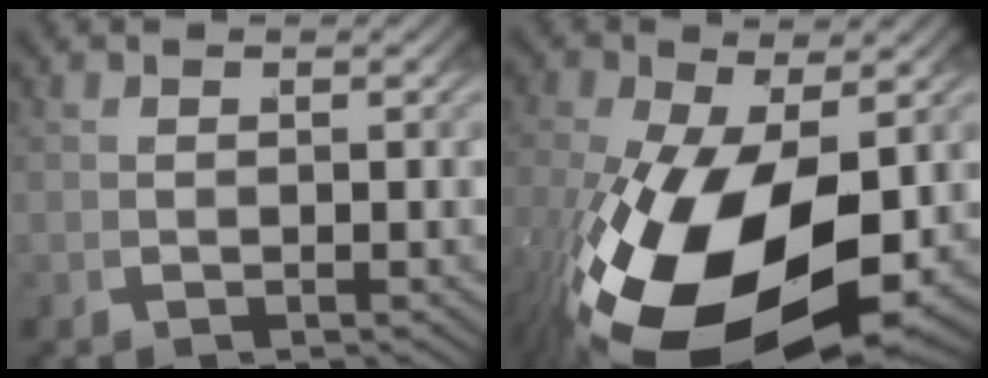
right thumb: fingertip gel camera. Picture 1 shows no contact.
{"total": 18.4, "force": [-3.8, 10.1, 14.9], "torque": [-0.312, -0.079, -0.019]}